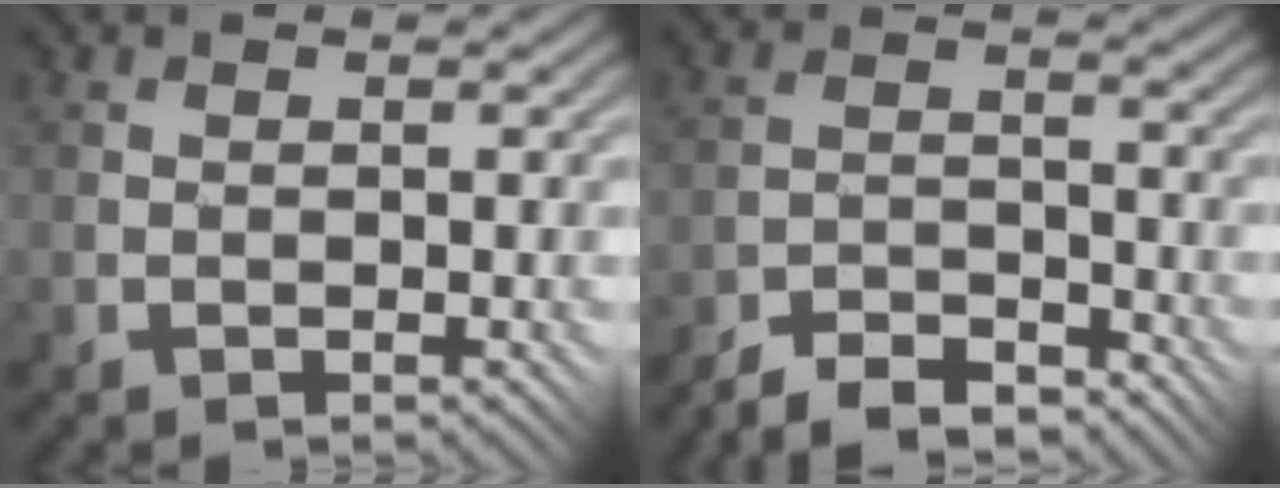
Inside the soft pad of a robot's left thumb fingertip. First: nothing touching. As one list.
[{"total": 5.7, "force": [-5.5, 0.8, 1.4], "torque": [-0.020, 0.008, -0.110]}]